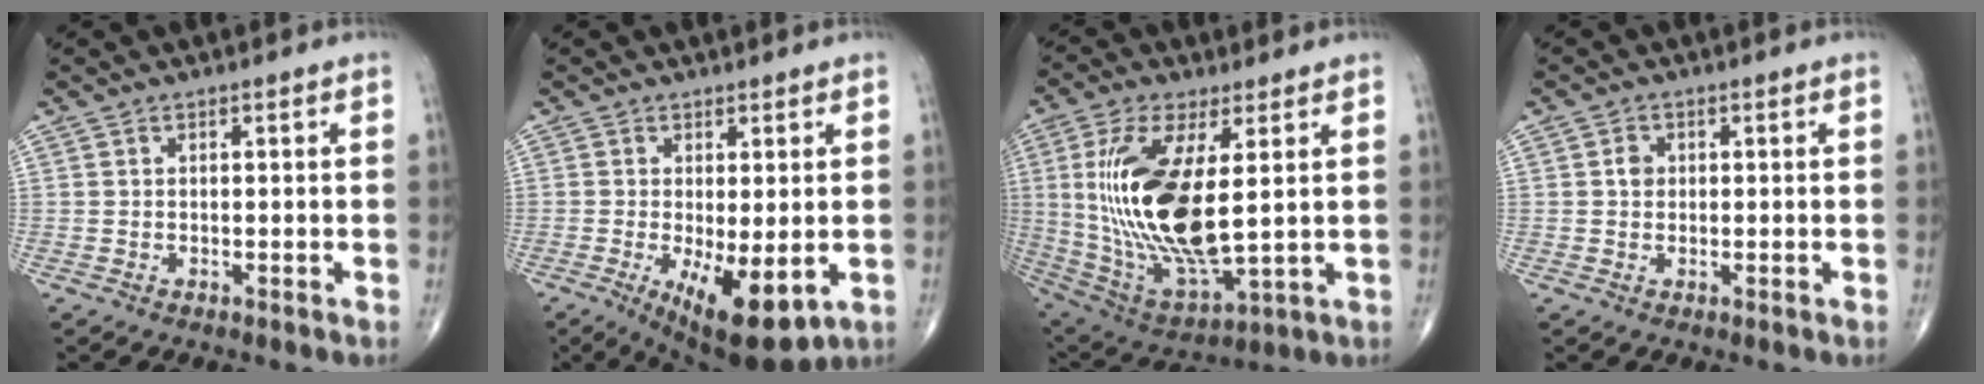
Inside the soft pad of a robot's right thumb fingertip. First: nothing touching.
{"total": 10.9, "force": [-3.0, 4.0, 9.7], "torque": [-0.146, -0.022, -0.031]}
{"total": 21.4, "force": [2.7, 8.3, 19.6], "torque": [-0.406, -0.026, 0.064]}
{"total": 2.0, "force": [0.3, 1.7, 1.0], "torque": [-0.009, 0.004, 0.002]}